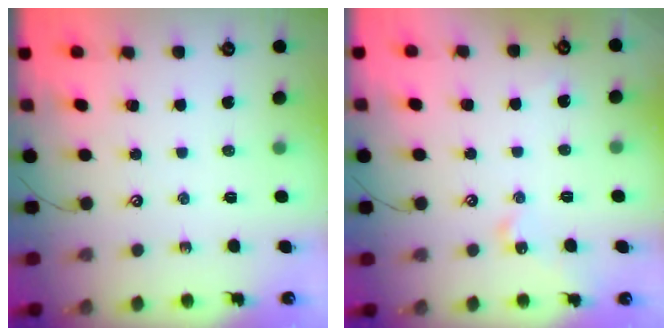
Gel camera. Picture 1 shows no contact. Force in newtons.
{"total": 1.9, "press": 1.9, "slide": 0.2}